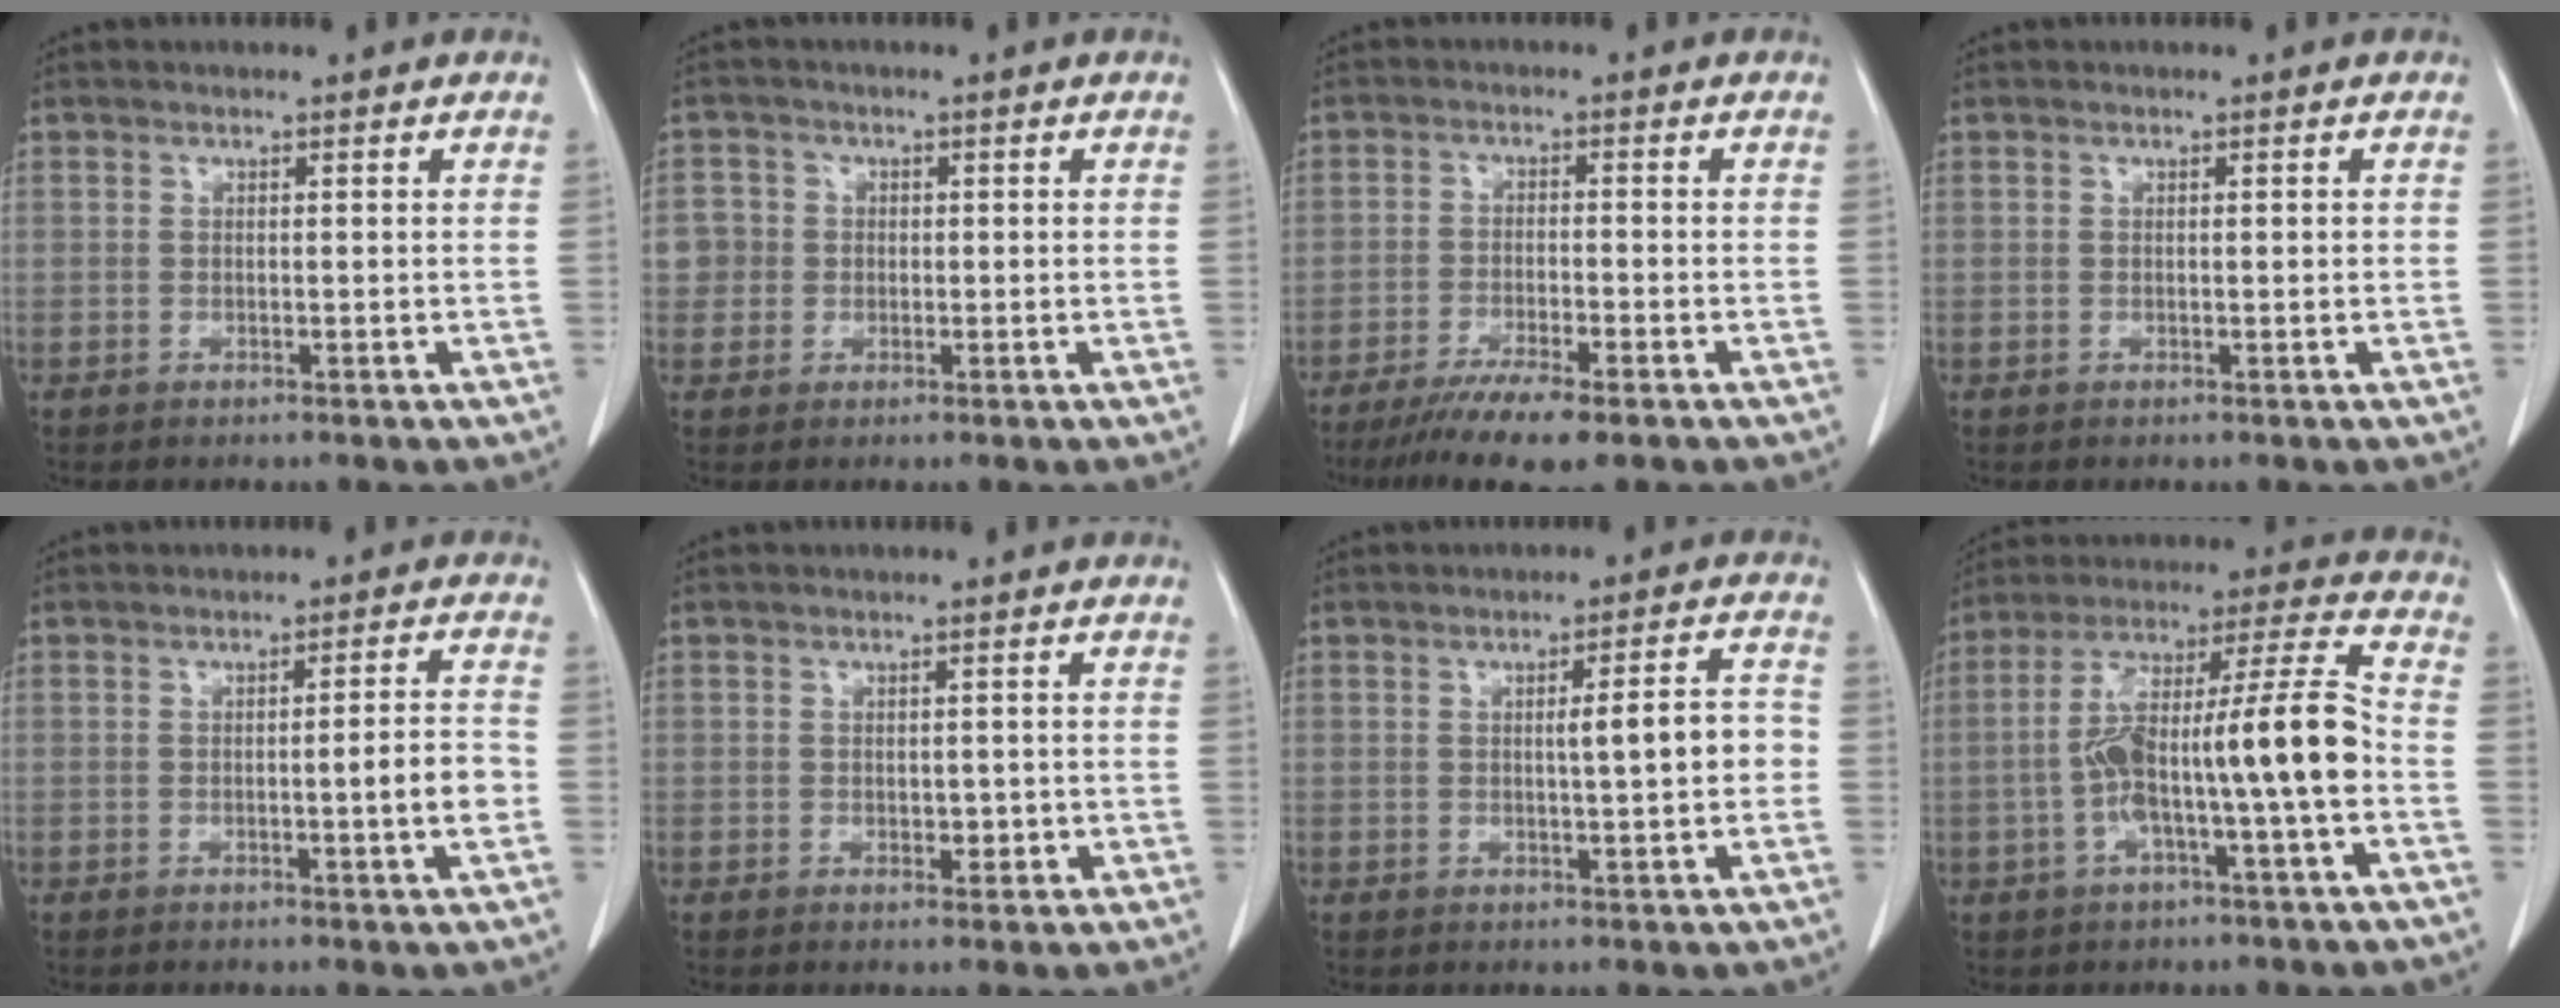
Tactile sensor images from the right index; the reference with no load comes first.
{"total": 3.8, "force": [0.0, 3.8, 0.2], "torque": [0.008, 0.012, -0.002]}
{"total": 8.2, "force": [-5.9, 0.6, 5.7], "torque": [-0.090, -0.018, -0.094]}
{"total": 0.5, "force": [0.0, 0.1, 0.5], "torque": [-0.009, 0.000, 0.001]}
{"total": 4.6, "force": [-1.2, -0.3, 4.5], "torque": [-0.062, 0.001, -0.018]}
{"total": 1.8, "force": [-0.2, 1.2, 1.3], "torque": [-0.017, 0.000, 0.002]}
{"total": 5.6, "force": [-0.2, 0.5, 5.6], "torque": [-0.080, 0.010, -0.003]}
{"total": 15.1, "force": [-2.8, 0.7, 14.8], "torque": [-0.261, 0.030, -0.050]}